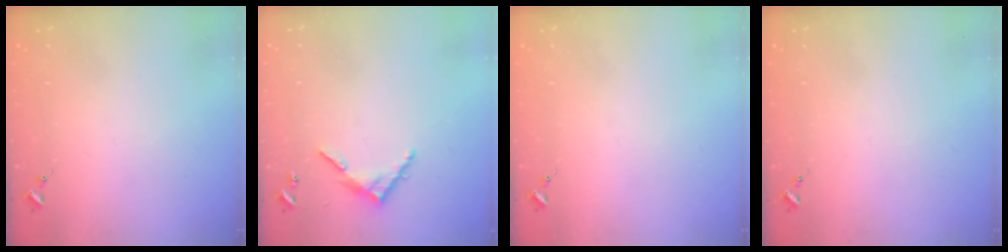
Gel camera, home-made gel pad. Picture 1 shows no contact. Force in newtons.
{"total": 6.9, "press": 6.9, "slide": 0.5}
{"total": 0.0}
{"total": 0.0}